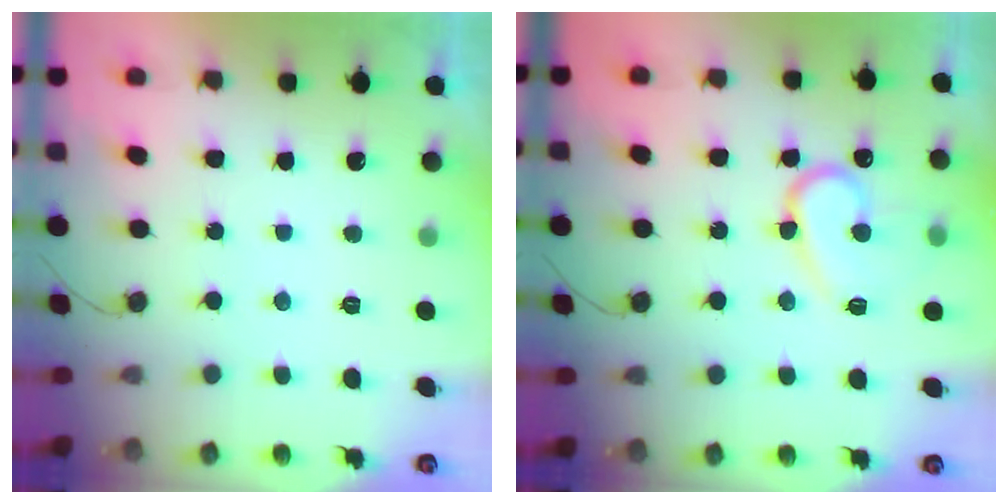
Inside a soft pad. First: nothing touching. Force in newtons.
{"total": 13.4, "press": 13.3, "slide": 1.7}